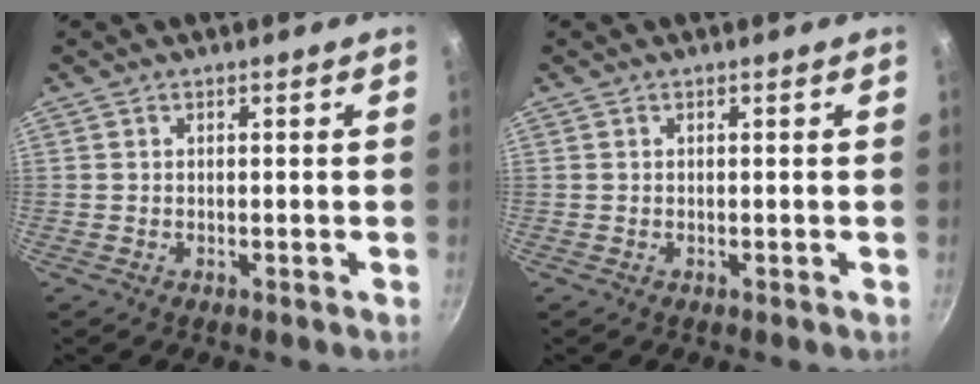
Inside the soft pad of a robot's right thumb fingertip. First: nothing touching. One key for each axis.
{"total": 0.0}